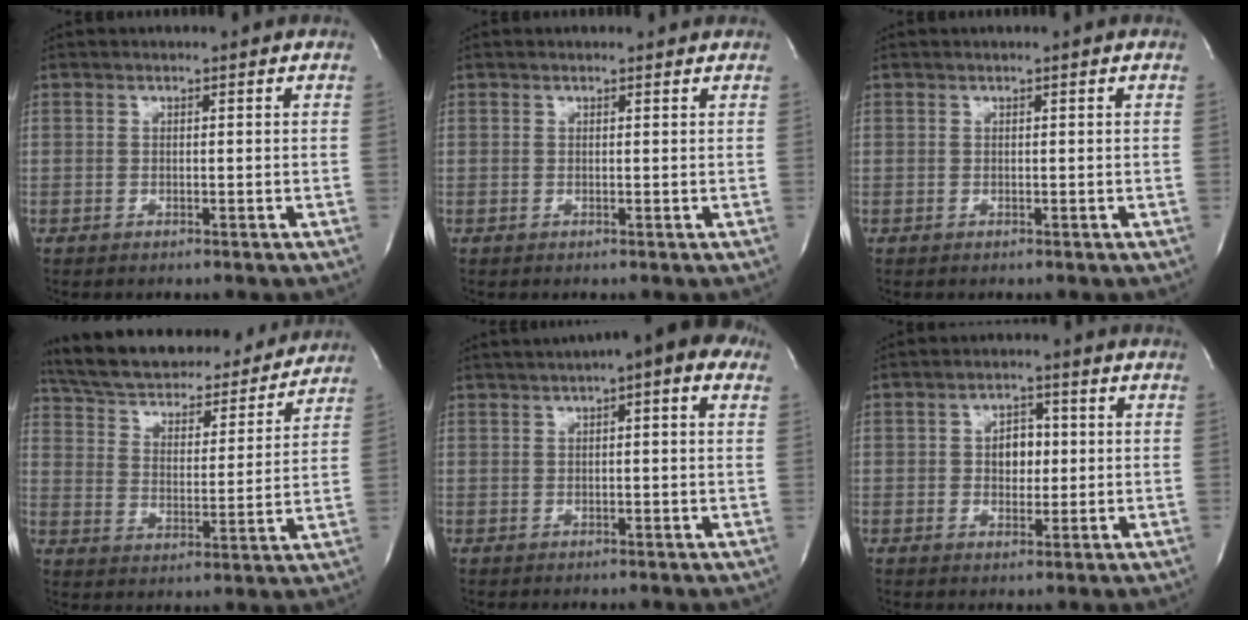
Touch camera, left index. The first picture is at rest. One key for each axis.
{"total": 1.1, "fx": 1.0, "fy": 0.3, "fz": 0.0, "tx": -0.010, "ty": 0.005, "tz": 0.008}
{"total": 0.0}
{"total": 22.7, "fx": 20.4, "fy": 6.1, "fz": 7.7, "tx": -0.136, "ty": 0.010, "tz": 0.294}
{"total": 9.8, "fx": 5.5, "fy": 2.1, "fz": 7.9, "tx": -0.105, "ty": 0.033, "tz": 0.063}
{"total": 4.2, "fx": 0.3, "fy": 2.8, "fz": 3.1, "tx": -0.041, "ty": 0.009, "tz": 0.005}